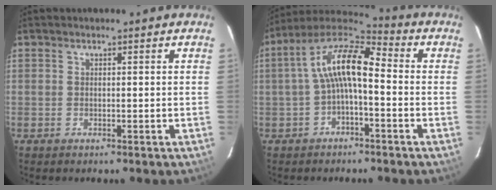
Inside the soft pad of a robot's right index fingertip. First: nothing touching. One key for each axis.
{"total": 10.7, "fx": -1.1, "fy": 4.0, "fz": 9.9, "tx": -0.197, "ty": 0.026, "tz": -0.025}